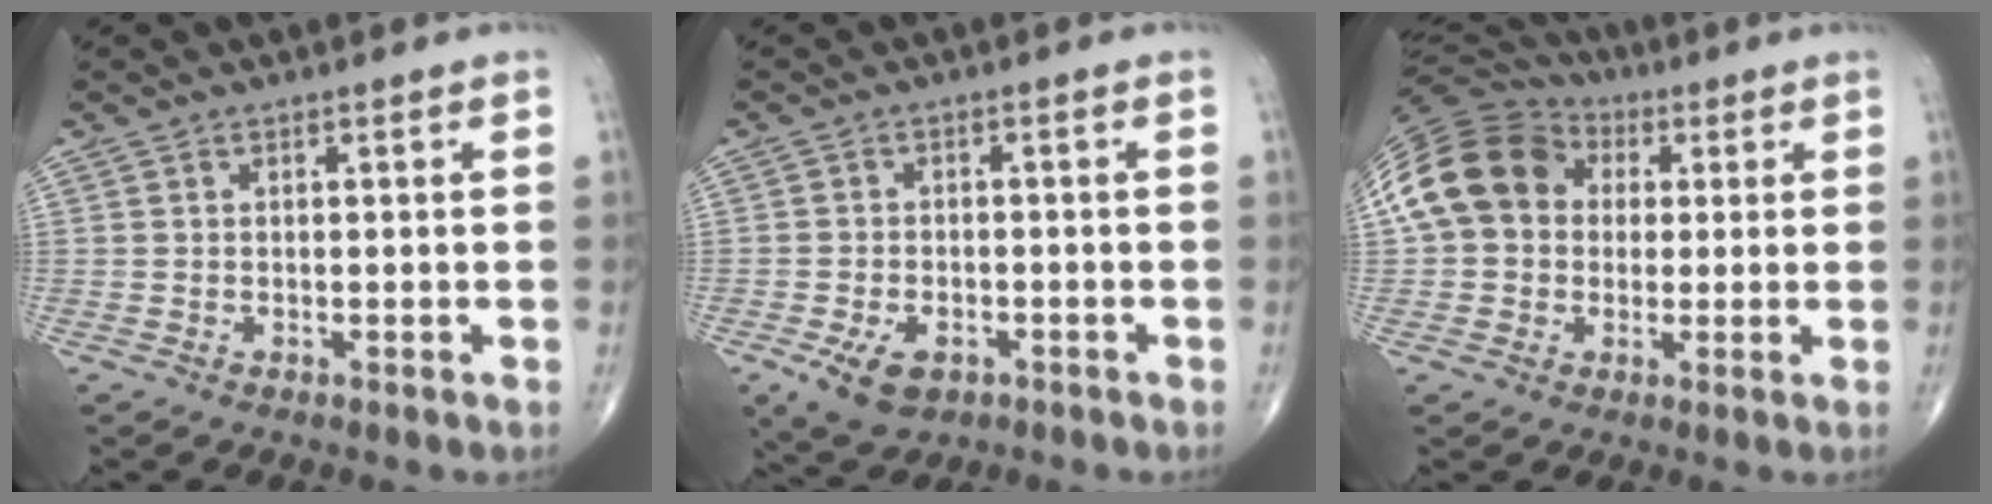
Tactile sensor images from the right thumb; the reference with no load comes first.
{"total": 6.7, "force": [-3.1, 4.1, 4.2], "torque": [-0.074, 0.004, -0.046]}
{"total": 16.0, "force": [2.8, 13.0, 8.9], "torque": [-0.165, 0.036, 0.043]}